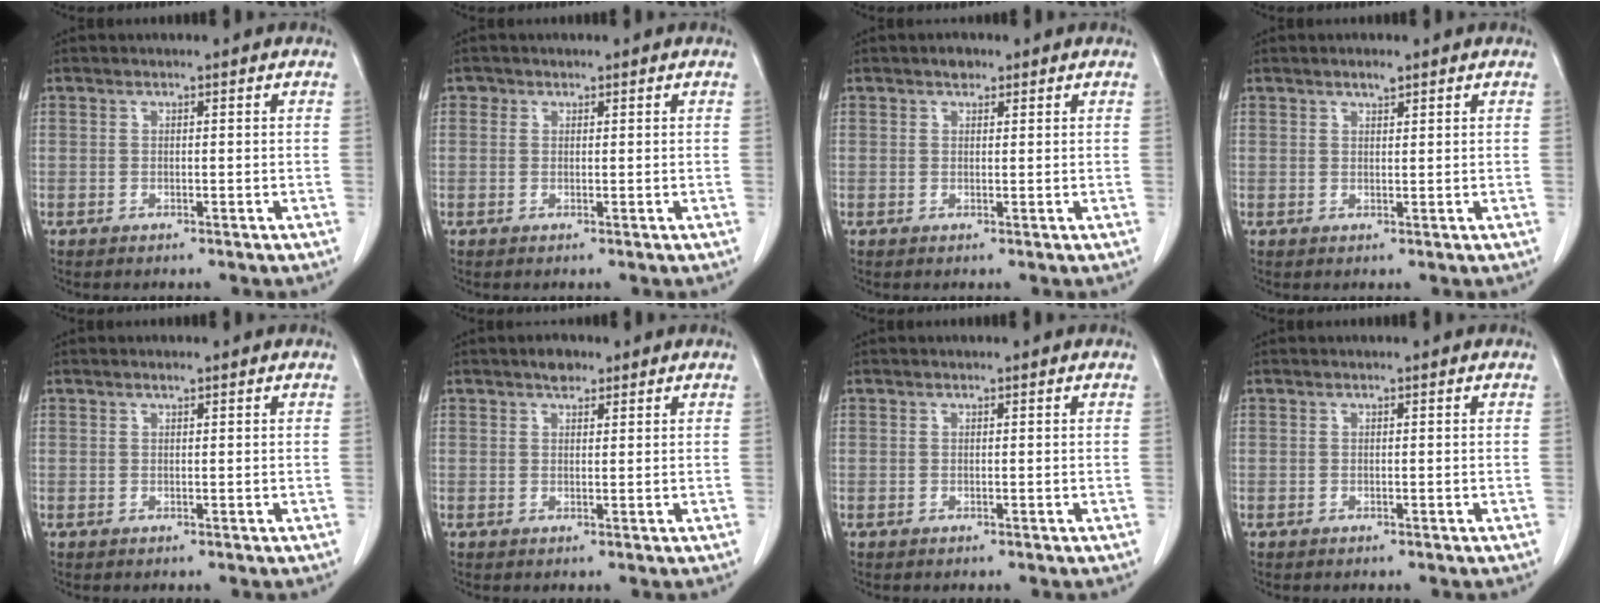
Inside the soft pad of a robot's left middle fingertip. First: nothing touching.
{"total": 1.7, "force": [0.9, 1.4, 0.1], "torque": [0.006, 0.004, 0.009]}
{"total": 1.3, "force": [1.0, 0.8, 0.5], "torque": [-0.012, 0.002, 0.013]}
{"total": 1.3, "force": [1.0, 0.3, 0.7], "torque": [-0.017, -0.001, 0.019]}
{"total": 0.5, "force": [0.4, 0.0, 0.3], "torque": [-0.012, -0.002, 0.009]}
{"total": 2.1, "force": [1.6, 1.0, 0.9], "torque": [-0.019, 0.005, 0.023]}
{"total": 0.0}
{"total": 0.0}